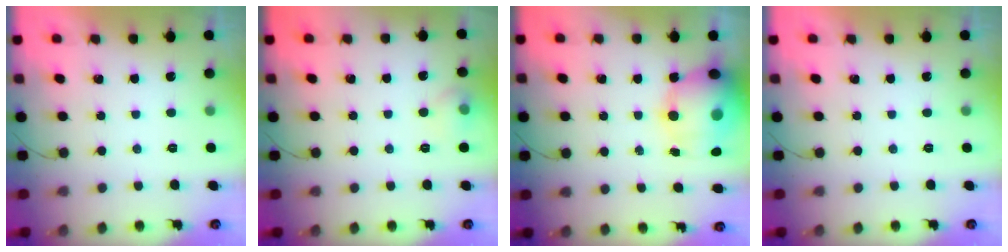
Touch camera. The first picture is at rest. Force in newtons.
{"total": 7.0, "press": 6.8, "slide": 1.9}
{"total": 17.8, "press": 17.3, "slide": 4.0}
{"total": 0.0}